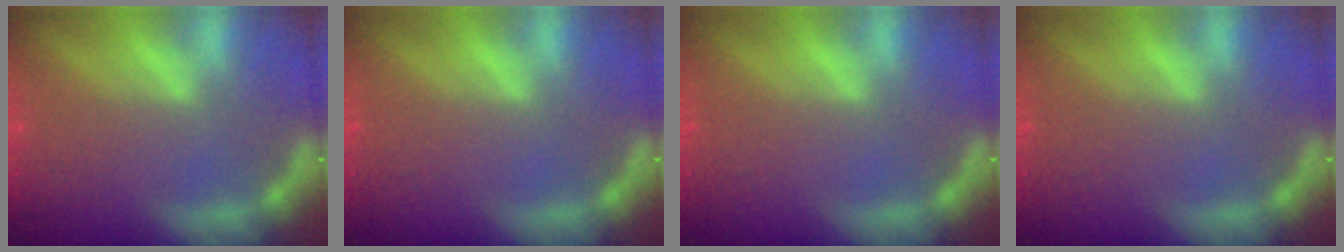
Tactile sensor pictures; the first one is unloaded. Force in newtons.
{"total": 0.0}
{"total": 0.0}
{"total": 0.0}